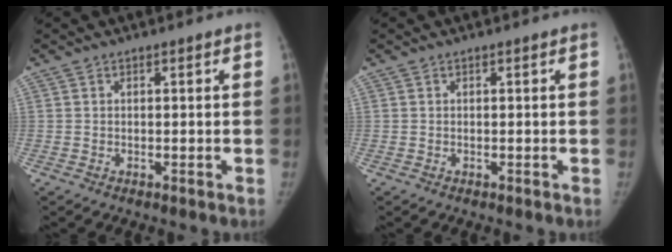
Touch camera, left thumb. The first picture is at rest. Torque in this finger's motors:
{"motor_torque": [-0.12, 0.10, 0.21, -0.15, 0.00]}